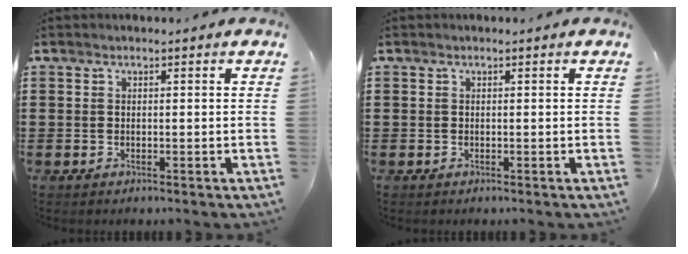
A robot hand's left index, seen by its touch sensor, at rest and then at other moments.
{"total": 0.0}